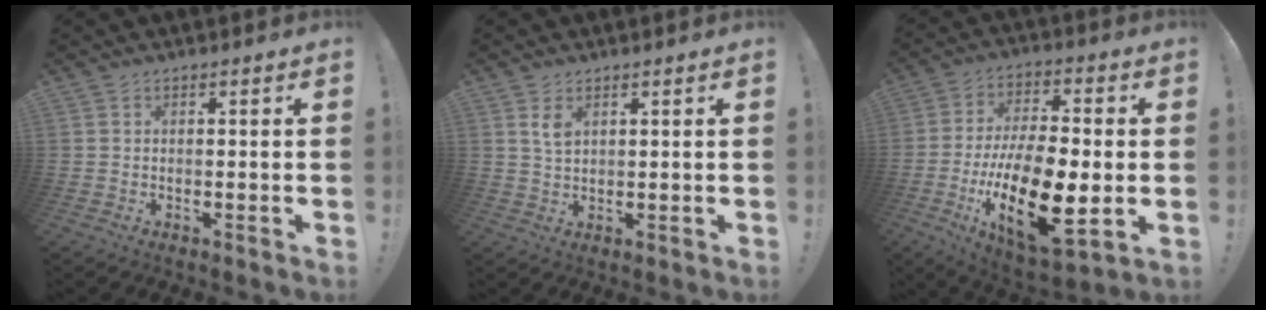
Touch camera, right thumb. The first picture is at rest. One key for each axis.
{"total": 3.9, "fx": 2.1, "fy": 2.3, "fz": 2.5, "tx": -0.030, "ty": -0.013, "tz": 0.034}
{"total": 23.1, "fx": -5.2, "fy": 10.7, "fz": 19.8, "tx": -0.362, "ty": 0.022, "tz": -0.075}